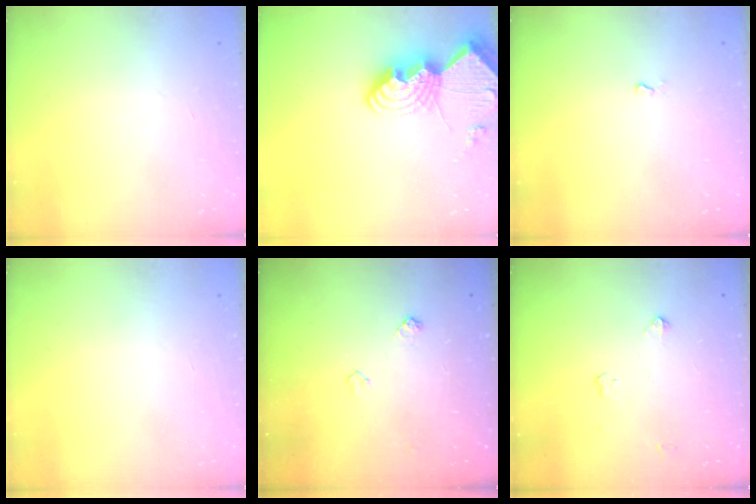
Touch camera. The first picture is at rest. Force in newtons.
{"total": 18.8, "press": 18.7, "slide": 1.7}
{"total": 2.4, "press": 2.4, "slide": 0.4}
{"total": 0.0}
{"total": 4.4, "press": 4.3, "slide": 0.8}
{"total": 2.8, "press": 2.8, "slide": 0.4}